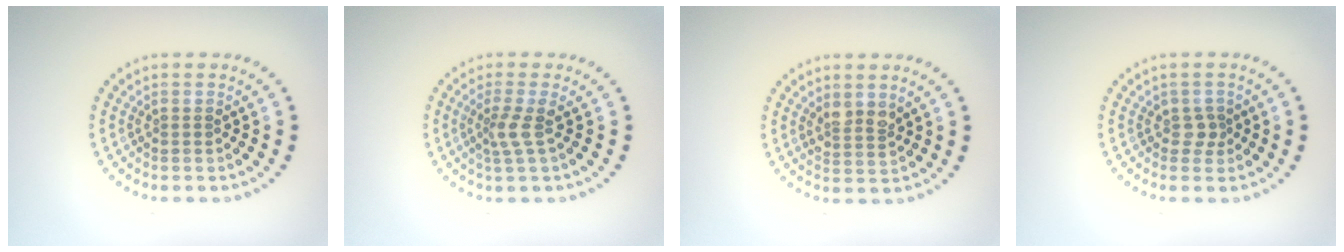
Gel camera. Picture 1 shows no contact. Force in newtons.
{"total": 1.9, "press": 1.4, "slide": 1.3}
{"total": 1.8, "press": 1.5, "slide": 1.1}
{"total": 1.3, "press": 1.0, "slide": 0.8}